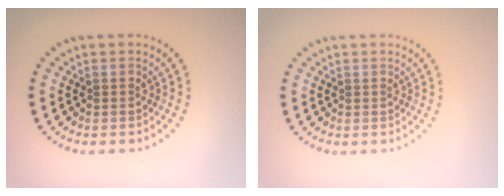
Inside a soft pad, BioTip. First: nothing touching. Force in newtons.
{"total": 0.0}